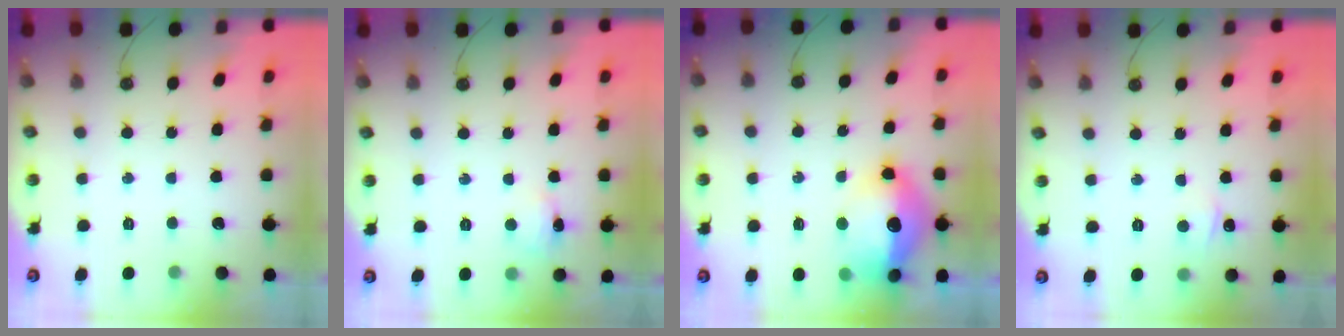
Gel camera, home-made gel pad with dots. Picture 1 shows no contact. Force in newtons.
{"total": 2.9, "press": 2.9, "slide": 0.5}
{"total": 16.4, "press": 16.3, "slide": 1.5}
{"total": 2.4, "press": 2.4, "slide": 0.3}